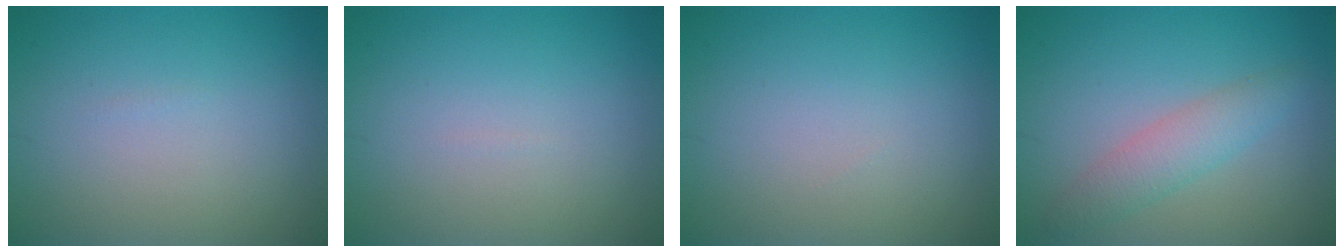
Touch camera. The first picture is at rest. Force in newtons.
{"total": 0.0}
{"total": 0.0}
{"total": 2.8, "press": 2.8, "slide": 0.0}